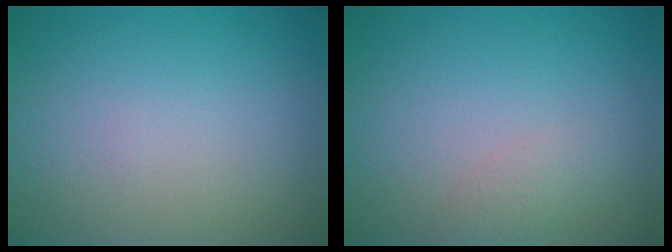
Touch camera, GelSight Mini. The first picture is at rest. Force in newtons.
{"total": 1.4, "press": 1.4, "slide": 0.1}